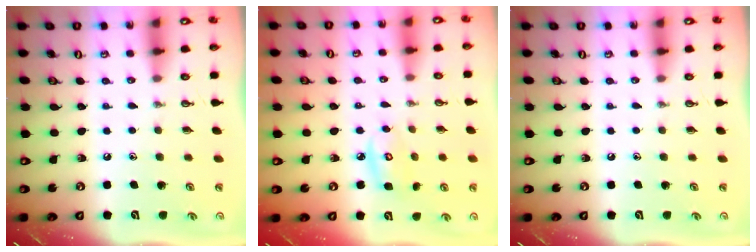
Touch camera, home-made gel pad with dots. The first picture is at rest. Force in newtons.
{"total": 5.2, "press": 5.2, "slide": 0.2}
{"total": 0.0}